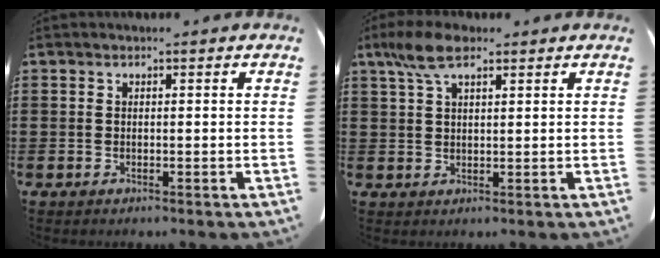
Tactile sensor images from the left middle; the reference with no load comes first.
{"total": 5.7, "force": [3.2, 2.0, 4.4], "torque": [-0.099, 0.005, 0.056]}